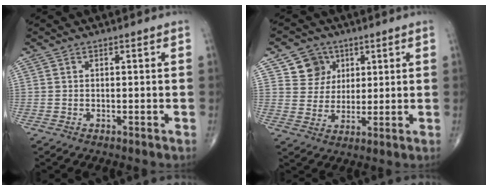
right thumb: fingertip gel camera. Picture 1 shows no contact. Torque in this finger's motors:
{"motor_torque": [-0.50, 0.51, 0.00, 0.00, 0.00]}